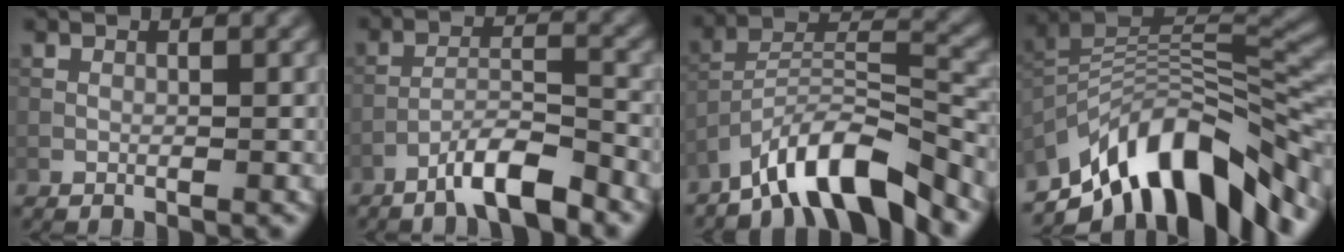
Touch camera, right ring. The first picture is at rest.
{"total": 5.1, "force": [-3.7, 0.9, 3.3], "torque": [-0.057, 0.008, -0.071]}
{"total": 9.4, "force": [-7.3, 2.3, 5.5], "torque": [-0.087, 0.006, -0.139]}
{"total": 12.1, "force": [-7.5, 4.9, 8.2], "torque": [-0.136, 0.023, -0.143]}